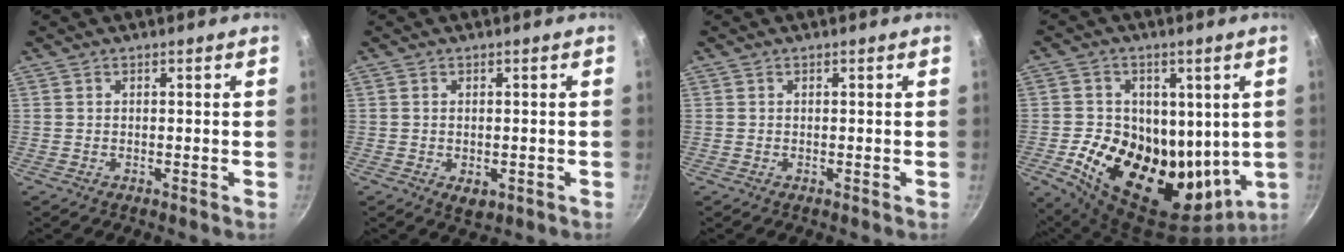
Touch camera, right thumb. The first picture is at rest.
{"total": 3.0, "force": [-0.8, 1.9, 2.2], "torque": [-0.032, -0.009, -0.008]}
{"total": 0.0}
{"total": 21.7, "force": [0.2, 15.0, 15.6], "torque": [-0.236, -0.036, 0.020]}